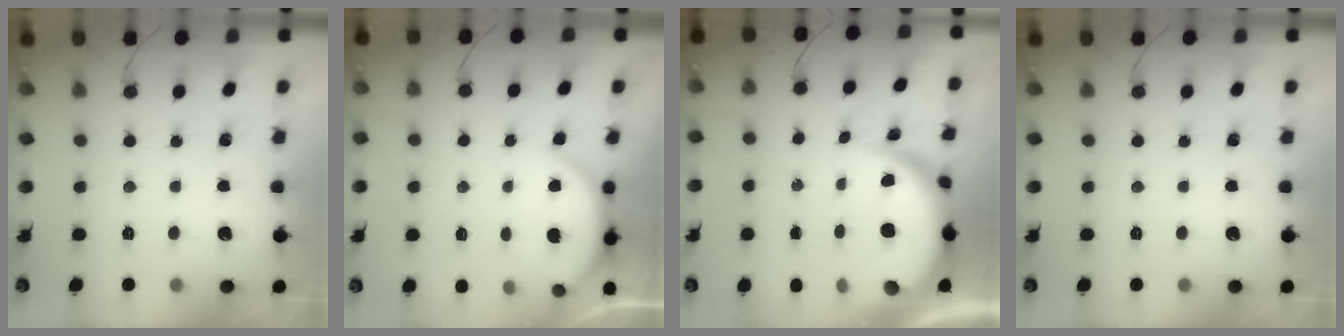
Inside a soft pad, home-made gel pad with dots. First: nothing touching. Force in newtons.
{"total": 3.9, "press": 3.9, "slide": 0.5}
{"total": 8.5, "press": 8.4, "slide": 1.6}
{"total": 0.0}